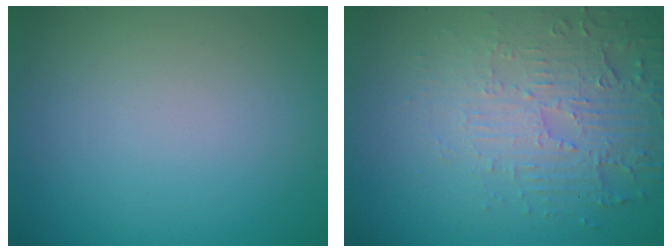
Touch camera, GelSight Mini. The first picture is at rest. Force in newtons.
{"total": 5.2, "press": 3.4, "slide": 4.0}